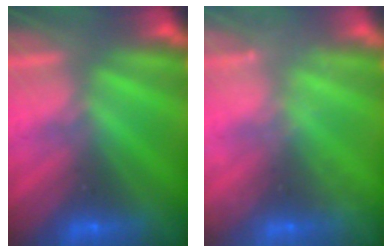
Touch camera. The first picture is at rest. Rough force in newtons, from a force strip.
{"total": 2.3}